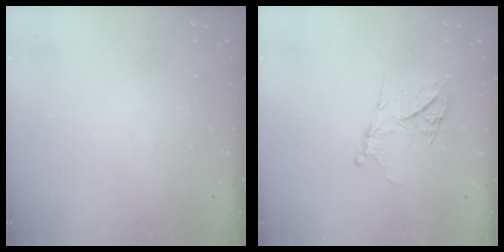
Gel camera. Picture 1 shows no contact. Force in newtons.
{"total": 12.7, "press": 12.6, "slide": 1.4}